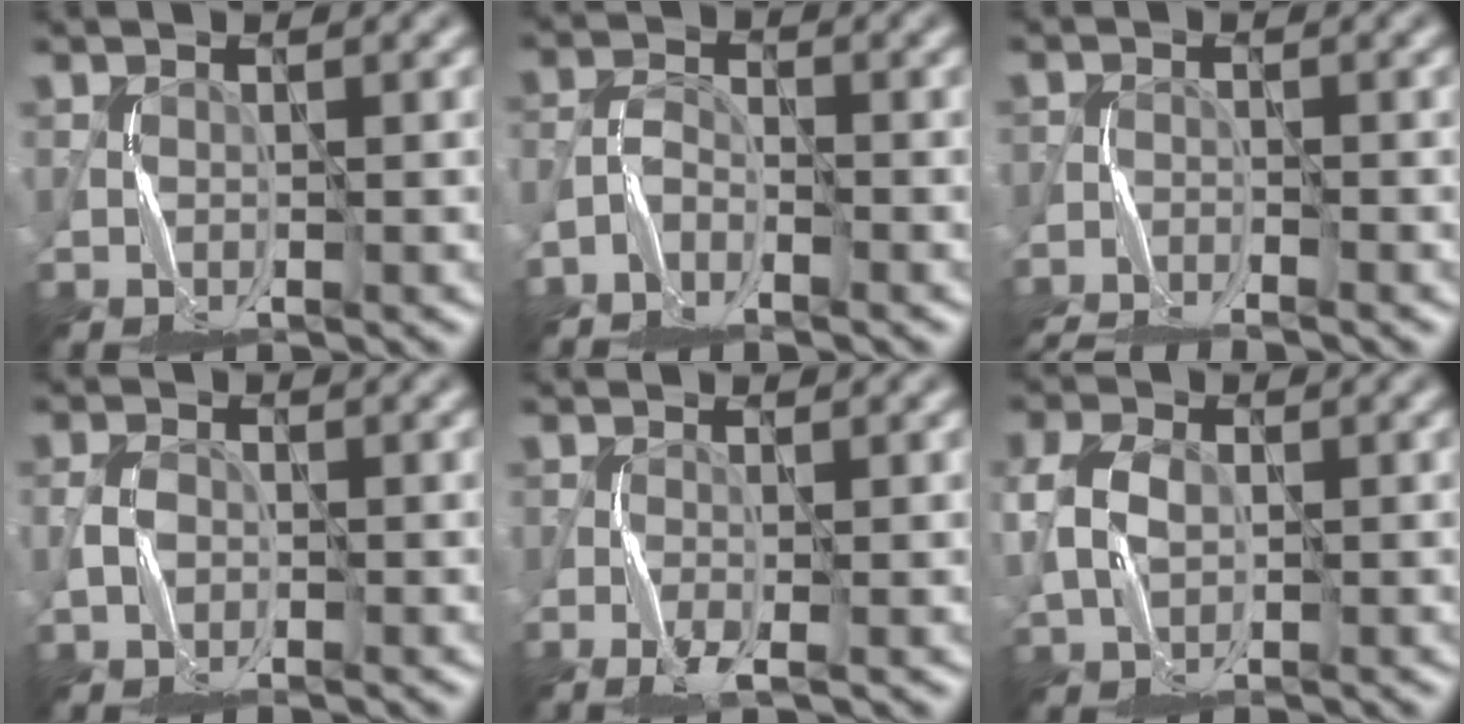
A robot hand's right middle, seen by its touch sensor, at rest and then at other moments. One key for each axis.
{"total": 2.2, "fx": -2.2, "fy": 0.5, "fz": 0.2, "tx": 0.001, "ty": 0.007, "tz": -0.050}
{"total": 6.1, "fx": -6.0, "fy": 0.8, "fz": 1.2, "tx": -0.022, "ty": -0.018, "tz": -0.102}
{"total": 1.5, "fx": -1.0, "fy": 1.0, "fz": 0.5, "tx": -0.010, "ty": 0.004, "tz": -0.024}
{"total": 2.2, "fx": -1.6, "fy": 0.3, "fz": 1.4, "tx": -0.032, "ty": -0.003, "tz": -0.033}
{"total": 2.8, "fx": -0.2, "fy": 2.1, "fz": 1.8, "tx": -0.045, "ty": 0.005, "tz": -0.007}